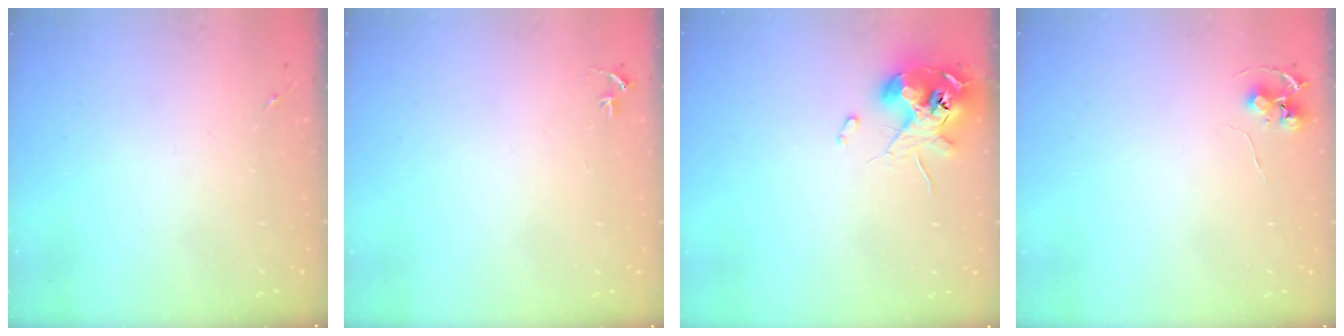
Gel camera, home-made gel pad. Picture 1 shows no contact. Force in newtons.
{"total": 2.9, "press": 2.9, "slide": 0.2}
{"total": 11.6, "press": 11.4, "slide": 1.7}
{"total": 5.6, "press": 5.6, "slide": 0.5}